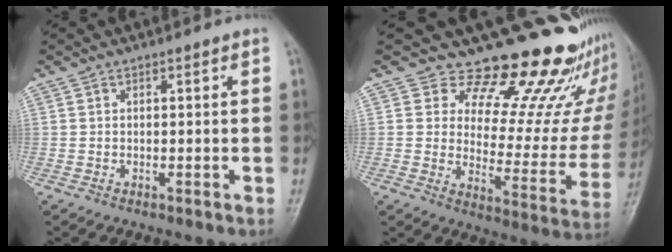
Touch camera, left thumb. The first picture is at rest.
{"total": 21.7, "force": [18.2, 8.3, 8.6], "torque": [-0.052, -0.144, 0.222]}